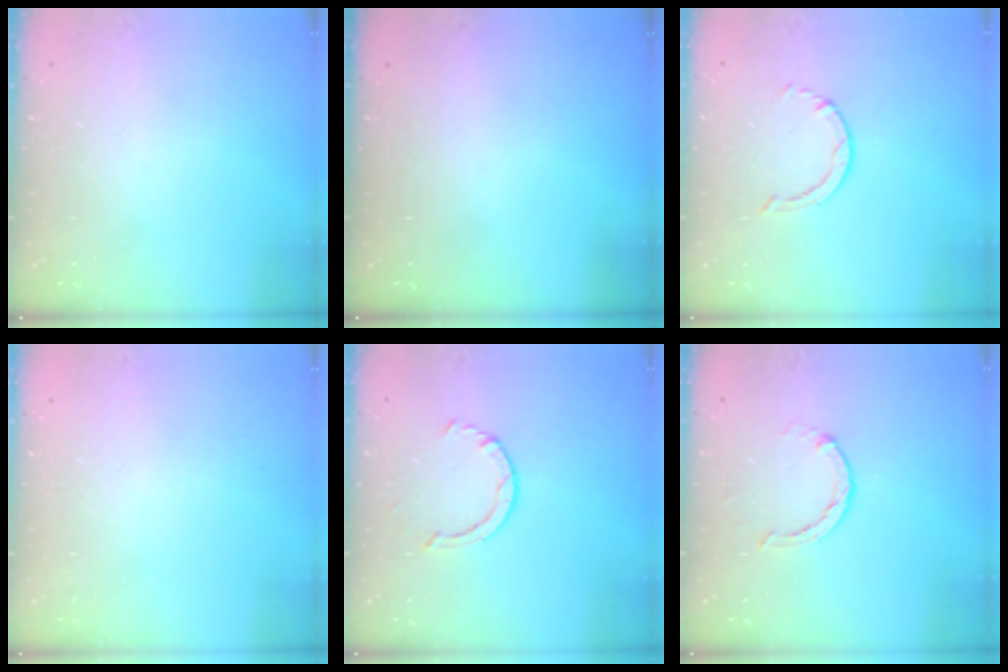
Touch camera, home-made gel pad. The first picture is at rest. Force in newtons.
{"total": 0.0}
{"total": 0.6, "press": 0.6, "slide": 0.1}
{"total": 2.6, "press": 2.6, "slide": 0.2}
{"total": 2.2, "press": 2.2, "slide": 0.4}
{"total": 1.8, "press": 1.8, "slide": 0.2}